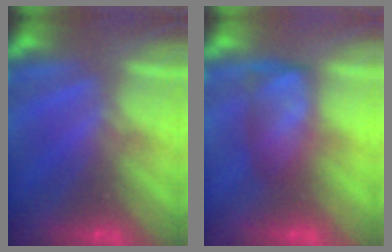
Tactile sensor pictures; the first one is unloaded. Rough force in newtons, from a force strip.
{"total": 4.5}